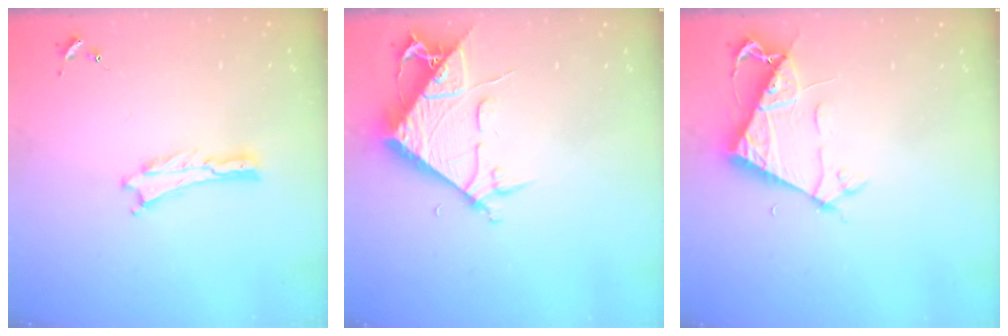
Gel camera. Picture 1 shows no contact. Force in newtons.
{"total": 7.0, "press": 6.9, "slide": 1.0}
{"total": 6.4, "press": 6.4, "slide": 0.5}